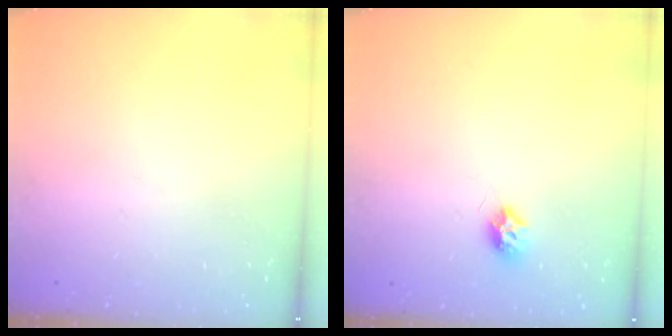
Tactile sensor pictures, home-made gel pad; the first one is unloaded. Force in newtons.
{"total": 7.4, "press": 7.4, "slide": 0.2}